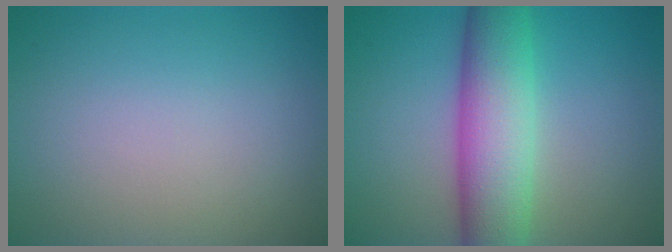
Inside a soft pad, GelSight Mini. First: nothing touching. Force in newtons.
{"total": 8.3, "press": 8.3, "slide": 0.3}